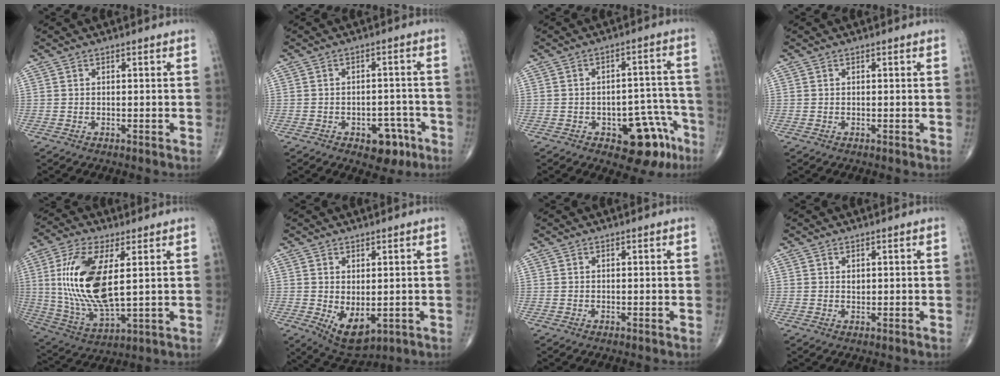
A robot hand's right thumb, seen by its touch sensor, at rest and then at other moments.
{"total": 6.7, "force": [-3.5, 4.0, 4.1], "torque": [-0.024, 0.027, -0.042]}
{"total": 11.6, "force": [-5.9, 5.9, 8.1], "torque": [-0.057, 0.048, -0.069]}
{"total": 0.0}
{"total": 17.8, "force": [2.9, 7.2, 16.0], "torque": [-0.333, -0.019, 0.065]}
{"total": 7.0, "force": [-1.1, 3.7, 5.8], "torque": [-0.080, -0.009, 0.003]}
{"total": 0.0}
{"total": 0.9, "force": [0.4, 0.6, 0.6], "torque": [-0.005, -0.003, 0.008]}